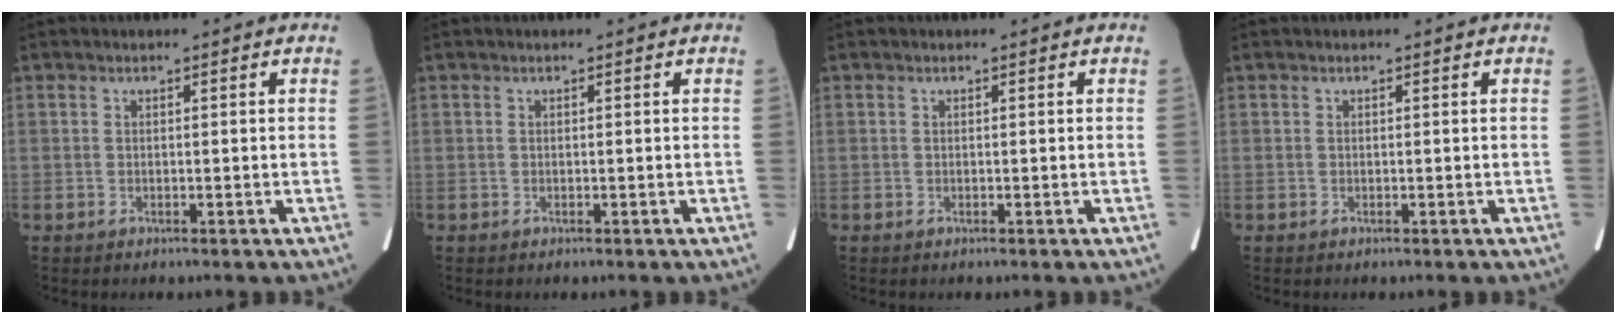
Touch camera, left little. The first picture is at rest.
{"total": 0.0}
{"total": 0.0}
{"total": 0.0}